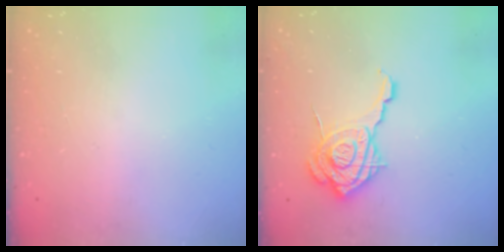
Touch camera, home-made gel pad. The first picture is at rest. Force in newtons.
{"total": 18.2, "press": 18.1, "slide": 2.0}